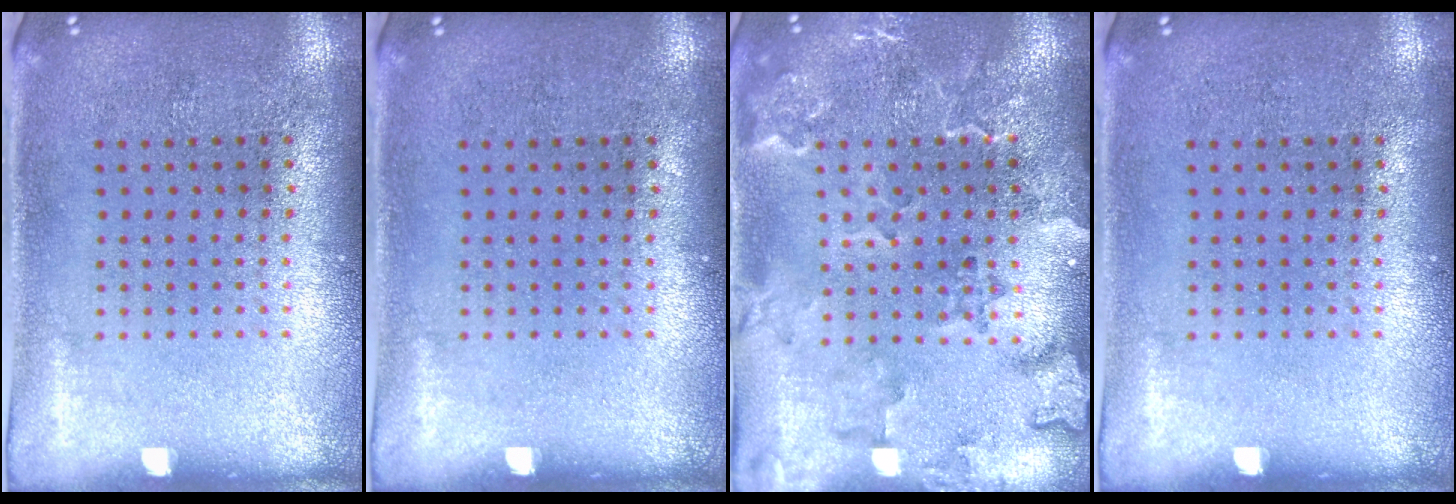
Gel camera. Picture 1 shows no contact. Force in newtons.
{"total": 0.0}
{"total": 2.3, "press": 2.2, "slide": 0.8}
{"total": 0.0}